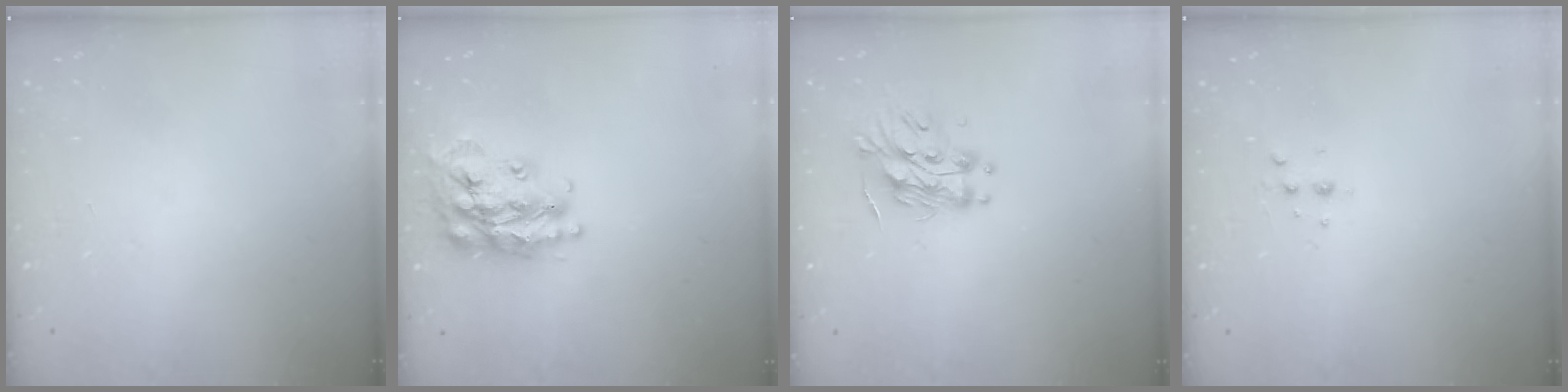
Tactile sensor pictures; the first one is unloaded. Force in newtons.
{"total": 19.7, "press": 19.7, "slide": 1.7}
{"total": 11.5, "press": 11.5, "slide": 0.5}
{"total": 3.4, "press": 3.3, "slide": 0.7}